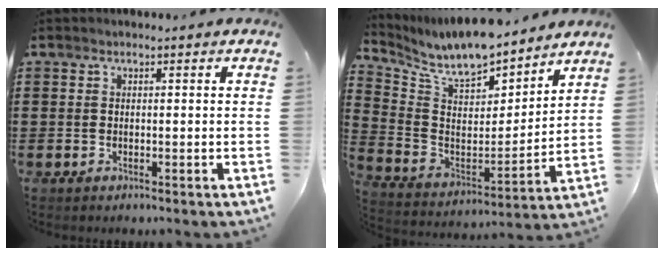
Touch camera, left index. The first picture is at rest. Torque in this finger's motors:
{"motor_torque": [0.39, 0.31, 0.70, 0.19]}